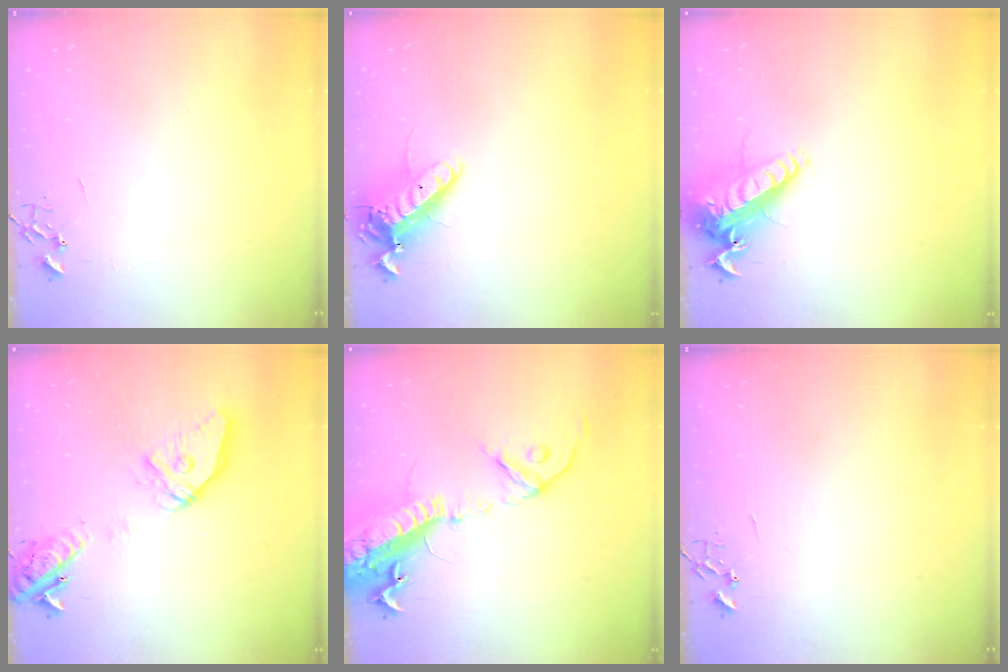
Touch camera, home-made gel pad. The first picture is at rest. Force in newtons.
{"total": 12.9, "press": 12.7, "slide": 2.1}
{"total": 14.6, "press": 14.4, "slide": 2.8}
{"total": 18.6, "press": 18.3, "slide": 3.1}
{"total": 21.7, "press": 21.1, "slide": 5.1}
{"total": 0.0}